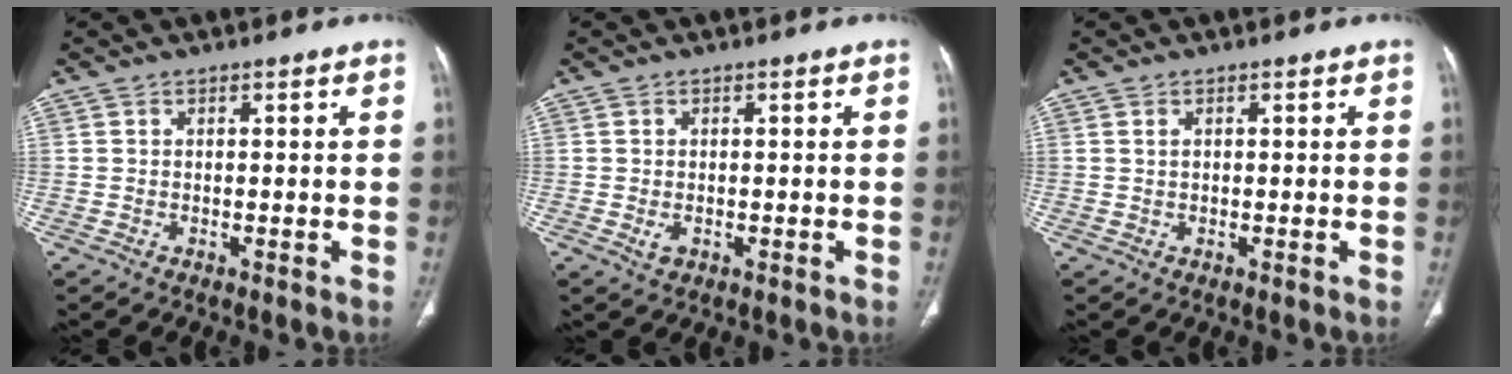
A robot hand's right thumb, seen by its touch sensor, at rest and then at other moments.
{"total": 1.9, "force": [-0.4, 1.3, 1.3], "torque": [-0.020, -0.001, -0.001]}
{"total": 0.9, "force": [0.3, 0.6, 0.7], "torque": [-0.014, 0.000, 0.009]}